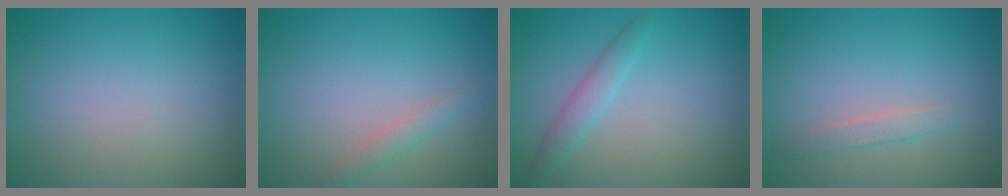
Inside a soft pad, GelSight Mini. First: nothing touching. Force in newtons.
{"total": 1.3, "press": 1.3, "slide": 0.1}
{"total": 1.8, "press": 1.8, "slide": 0.1}
{"total": 1.3, "press": 1.3, "slide": 0.1}